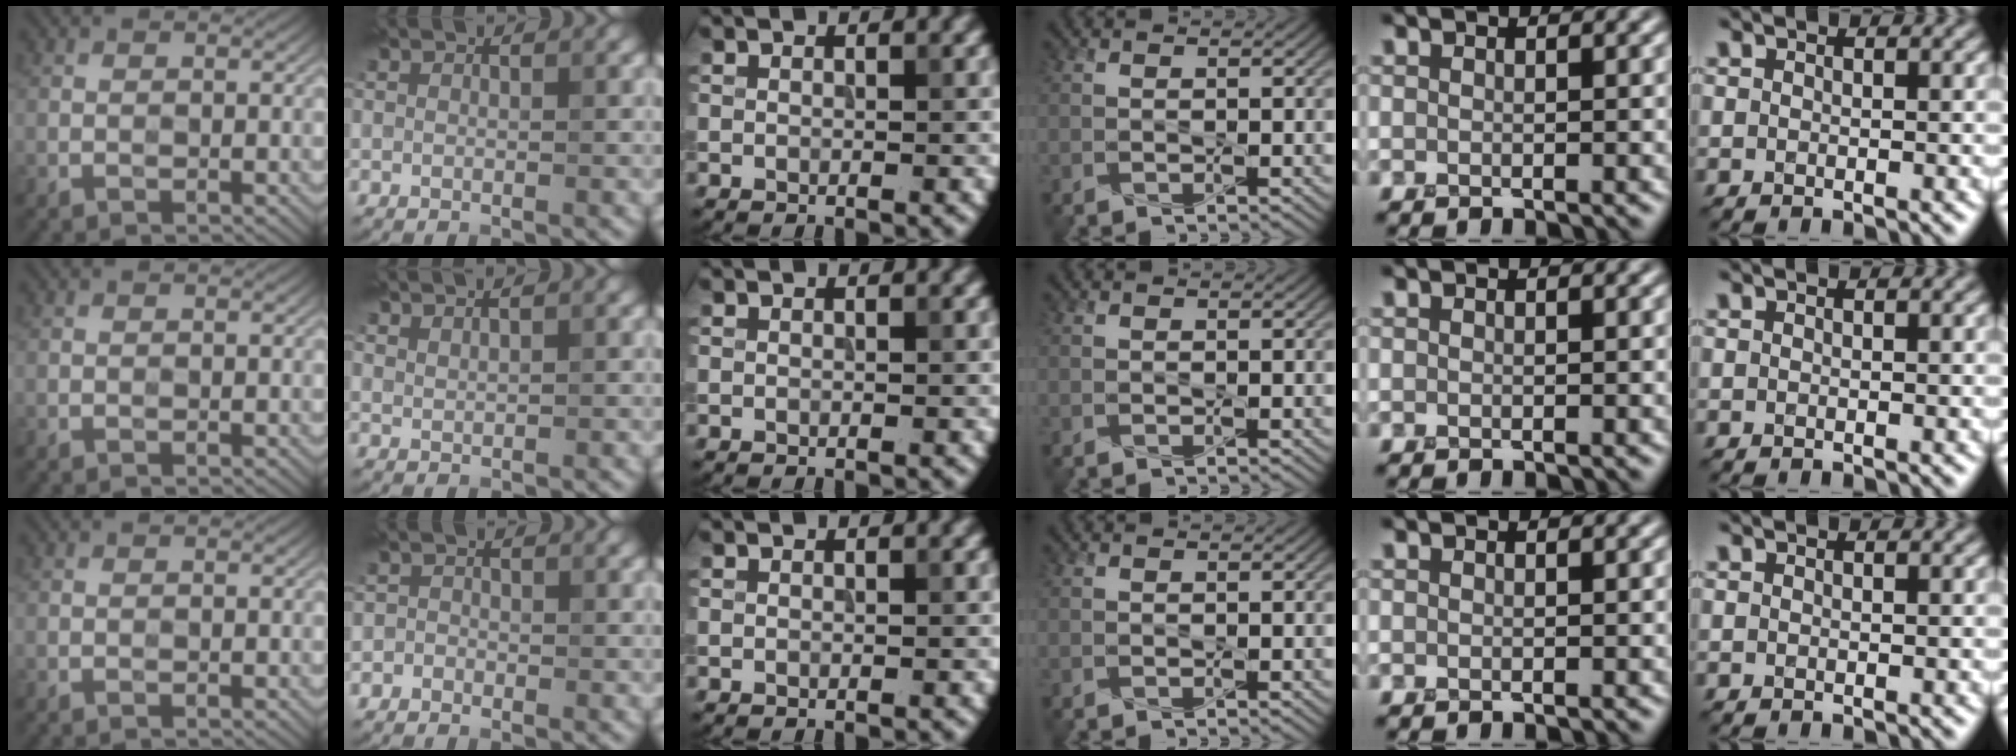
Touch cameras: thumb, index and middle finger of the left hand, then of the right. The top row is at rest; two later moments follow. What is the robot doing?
{"motion": "press", "object": "sticky note"}